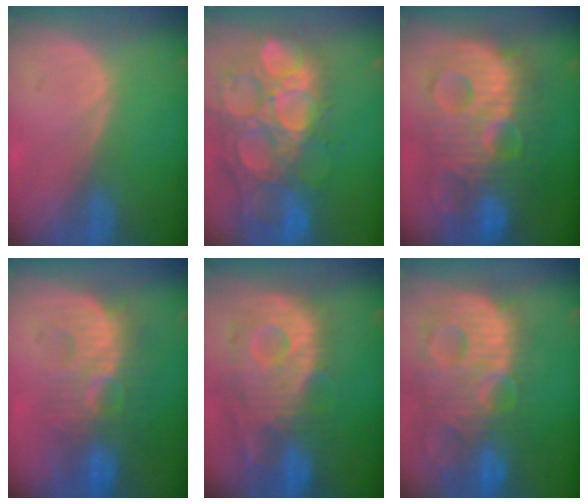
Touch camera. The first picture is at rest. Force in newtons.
{"total": 15.8, "press": 13.1, "slide": 9.0}
{"total": 13.7, "press": 13.7, "slide": 1.1}
{"total": 9.1, "press": 8.9, "slide": 1.7}
{"total": 12.0, "press": 10.8, "slide": 5.3}
{"total": 14.0, "press": 12.1, "slide": 7.2}